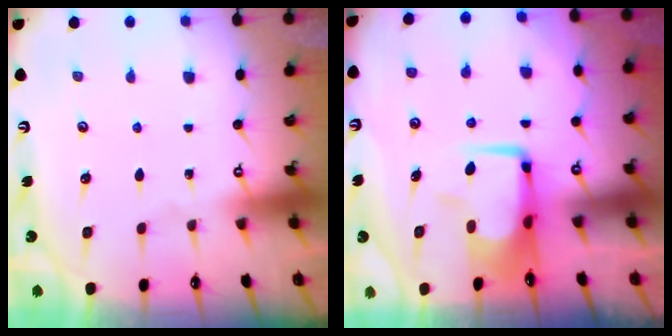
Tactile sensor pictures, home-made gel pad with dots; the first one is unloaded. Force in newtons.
{"total": 7.6, "press": 7.4, "slide": 1.5}